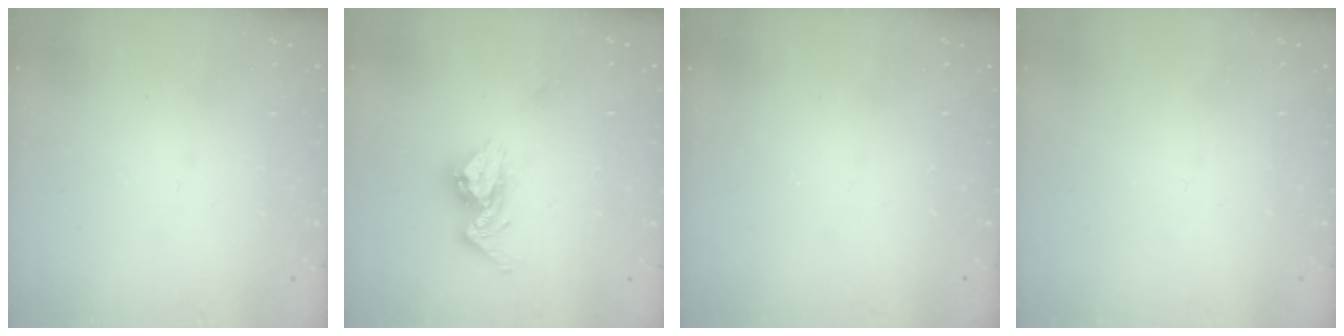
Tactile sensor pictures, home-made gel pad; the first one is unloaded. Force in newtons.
{"total": 10.6, "press": 10.6, "slide": 1.0}
{"total": 0.0}
{"total": 0.0}